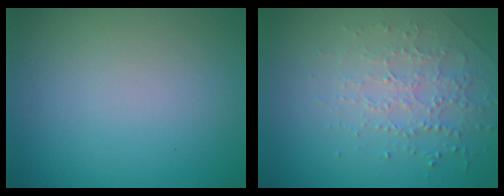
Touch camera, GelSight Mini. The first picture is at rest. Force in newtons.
{"total": 2.1, "press": 1.9, "slide": 0.9}